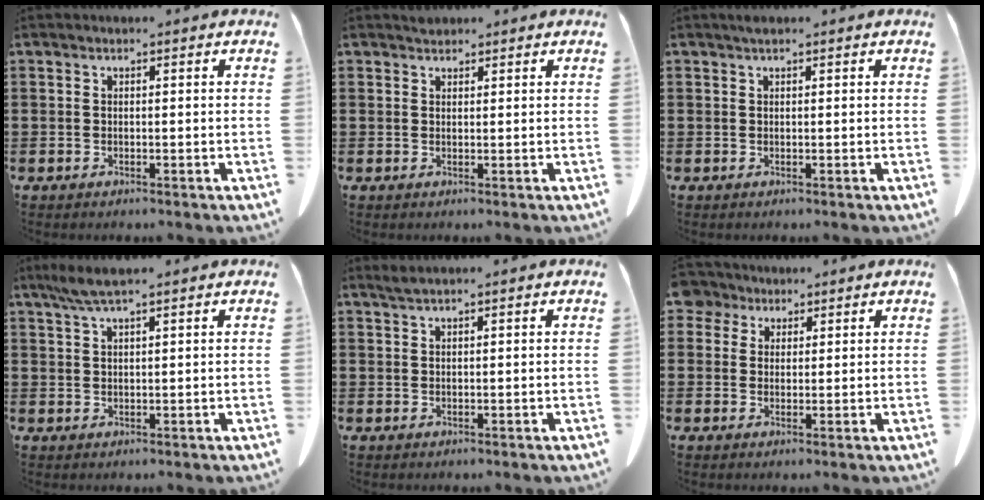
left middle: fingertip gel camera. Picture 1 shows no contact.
{"total": 1.0, "force": [1.0, 0.4, 0.1], "torque": [-0.004, 0.002, 0.019]}
{"total": 0.6, "force": [0.4, 0.1, 0.4], "torque": [-0.008, 0.001, 0.008]}
{"total": 3.3, "force": [2.2, 0.3, 2.4], "torque": [-0.051, 0.002, 0.041]}
{"total": 1.1, "force": [0.9, 0.0, 0.7], "torque": [-0.015, 0.000, 0.018]}
{"total": 3.5, "force": [2.5, 2.4, 0.7], "torque": [-0.019, 0.008, 0.048]}